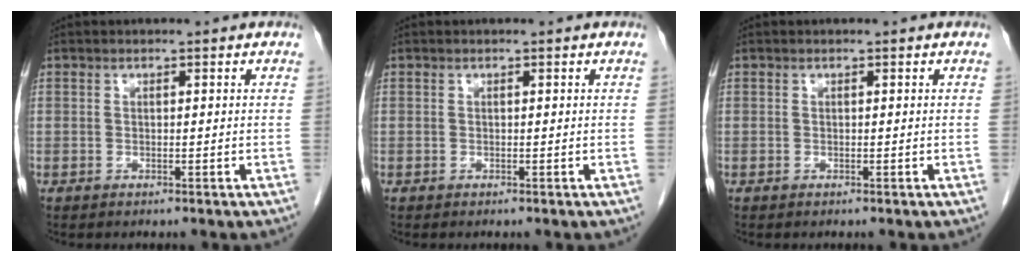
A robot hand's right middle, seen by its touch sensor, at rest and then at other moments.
{"total": 0.0}
{"total": 0.0}